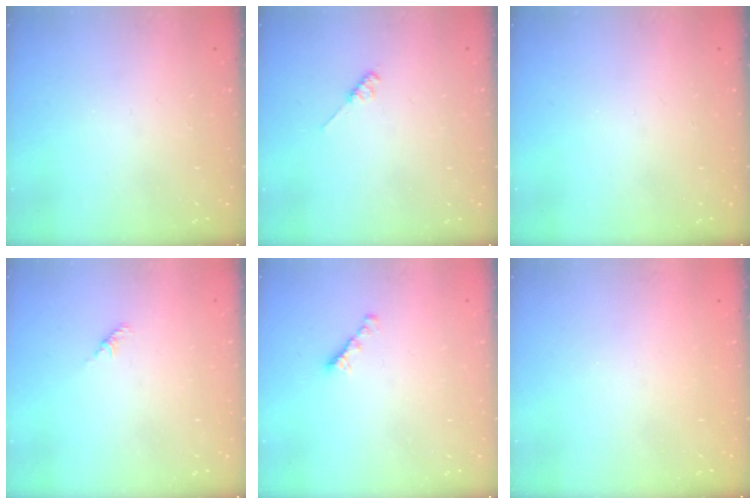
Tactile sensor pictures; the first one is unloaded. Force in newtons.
{"total": 2.6, "press": 2.5, "slide": 0.4}
{"total": 0.0}
{"total": 1.8, "press": 1.7, "slide": 0.6}
{"total": 2.7, "press": 2.6, "slide": 0.8}
{"total": 1.3, "press": 1.3, "slide": 0.2}